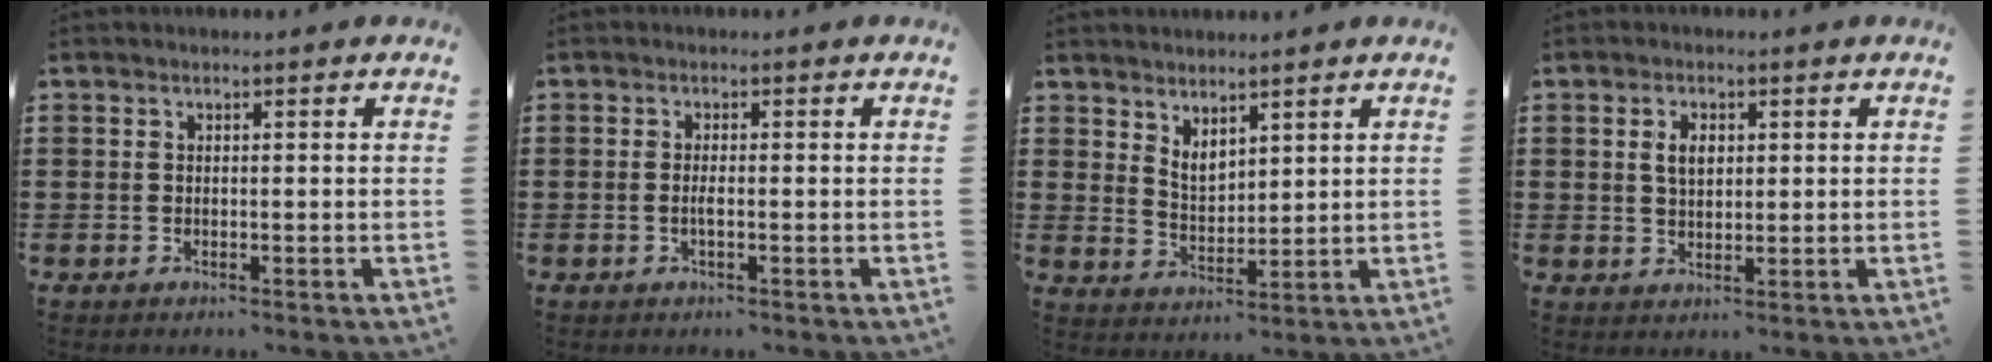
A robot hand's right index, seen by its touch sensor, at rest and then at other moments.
{"total": 1.5, "force": [-0.5, 0.2, 1.4], "torque": [-0.036, -0.003, -0.011]}
{"total": 3.2, "force": [2.6, 1.5, 1.0], "torque": [-0.028, 0.001, 0.049]}
{"total": 3.3, "force": [0.7, 2.0, 2.6], "torque": [-0.056, 0.009, 0.010]}